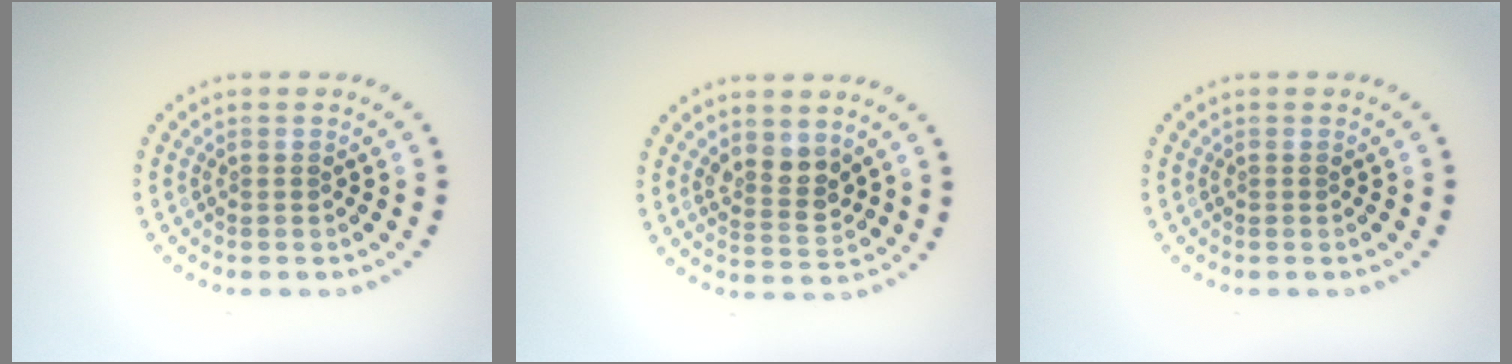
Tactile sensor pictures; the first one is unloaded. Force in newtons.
{"total": 2.8, "press": 2.5, "slide": 1.2}
{"total": 0.0}